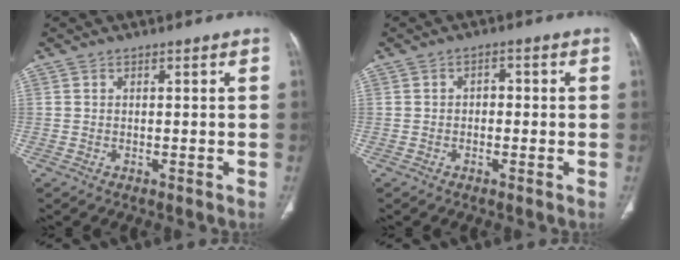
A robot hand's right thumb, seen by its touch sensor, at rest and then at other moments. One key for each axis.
{"total": 2.0, "fx": -0.2, "fy": 1.5, "fz": 1.3, "tx": -0.008, "ty": 0.009, "tz": -0.010}